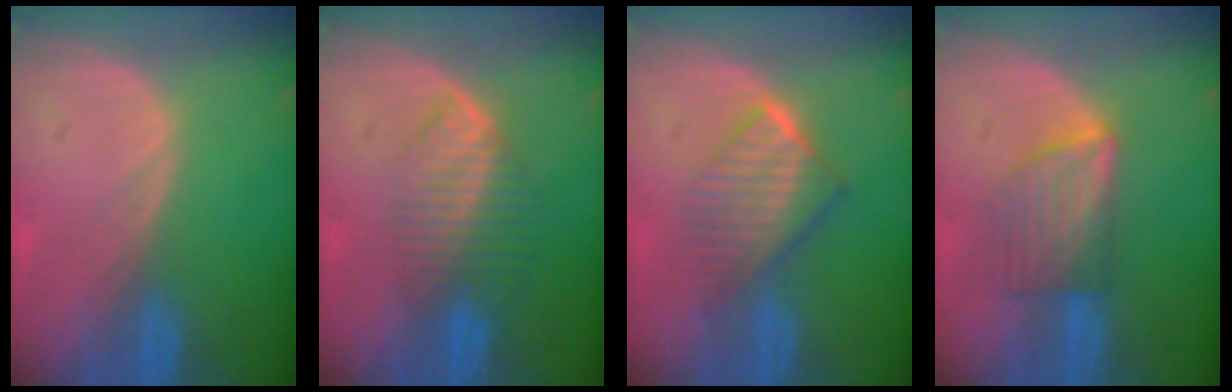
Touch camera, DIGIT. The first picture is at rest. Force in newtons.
{"total": 6.7, "press": 5.9, "slide": 3.2}
{"total": 6.7, "press": 6.0, "slide": 2.9}
{"total": 5.9, "press": 5.7, "slide": 1.5}